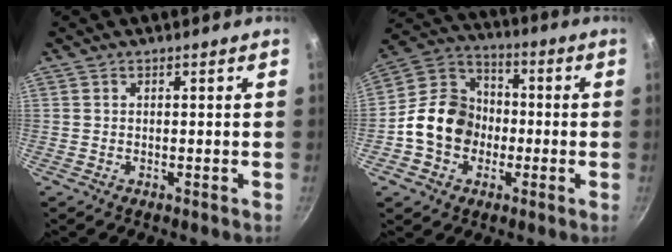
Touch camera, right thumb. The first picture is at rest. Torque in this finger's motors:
{"motor_torque": [1.55, 2.03, 0.91, -1.12, 0.08]}